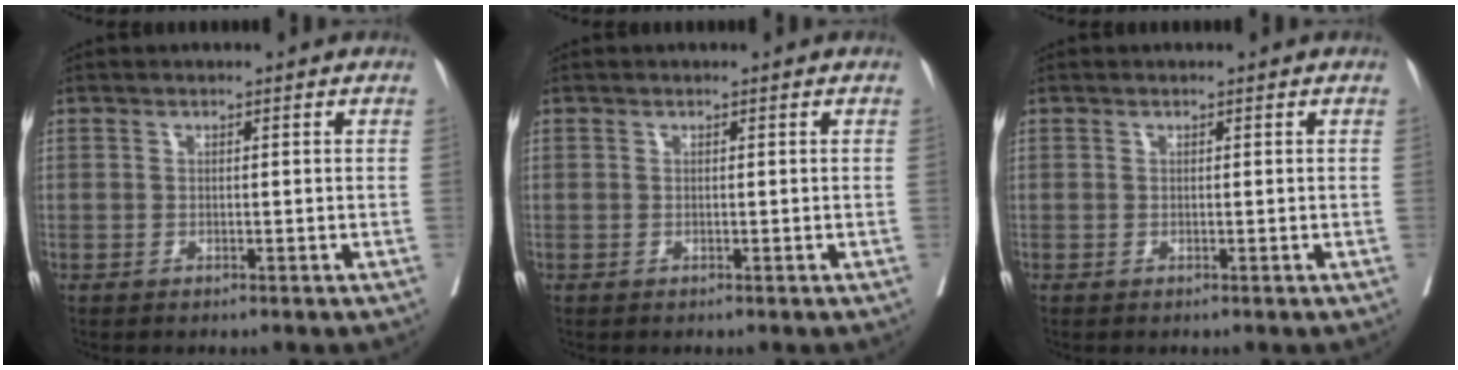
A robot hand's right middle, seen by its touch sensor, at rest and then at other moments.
{"total": 0.0}
{"total": 0.0}